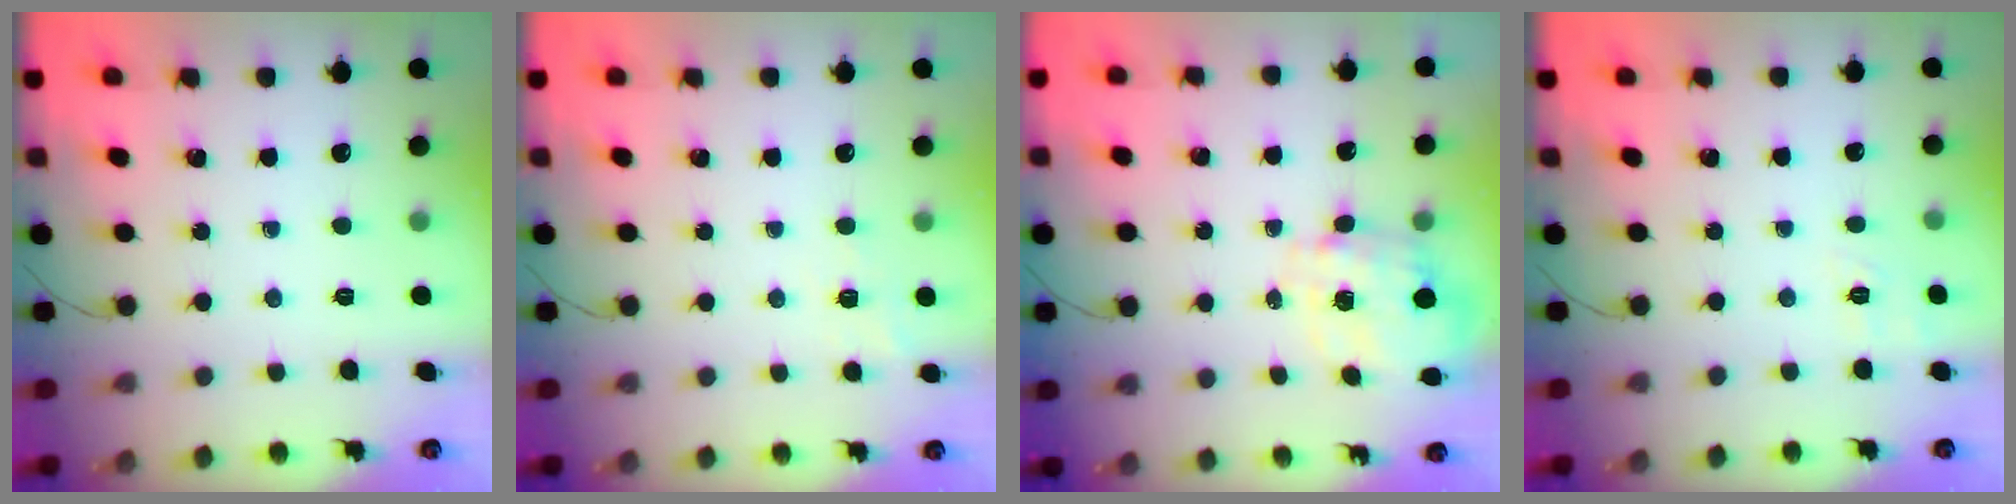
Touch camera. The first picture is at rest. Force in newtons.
{"total": 5.7, "press": 5.5, "slide": 1.4}
{"total": 2.8, "press": 2.6, "slide": 1.1}
{"total": 6.4, "press": 6.1, "slide": 2.1}